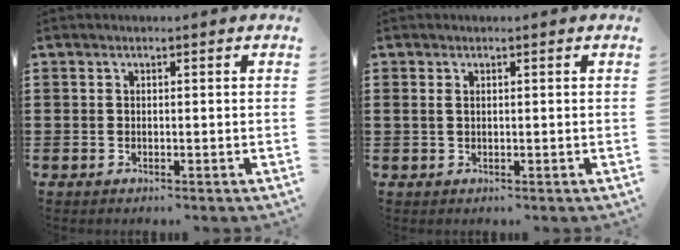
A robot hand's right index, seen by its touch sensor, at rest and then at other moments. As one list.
[{"total": 0.9, "force": [0.2, 0.4, 0.7], "torque": [-0.016, 0.005, 0.003]}]